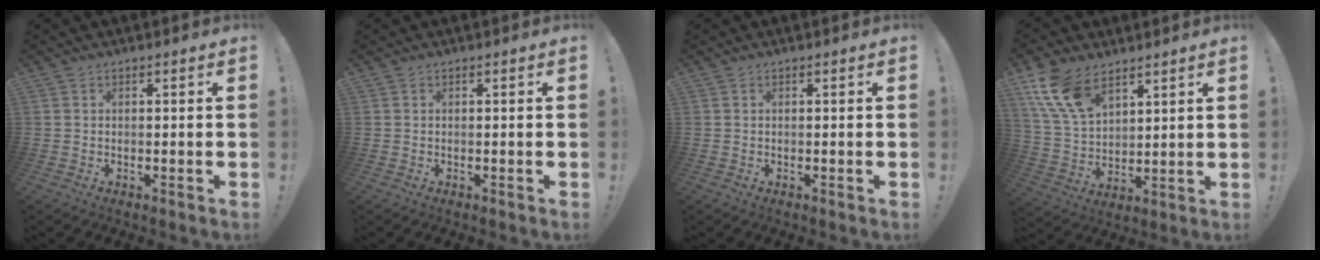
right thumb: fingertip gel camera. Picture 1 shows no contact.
{"total": 0.0}
{"total": 0.0}
{"total": 13.9, "force": [8.7, 7.6, 7.8], "torque": [-0.156, -0.041, 0.169]}